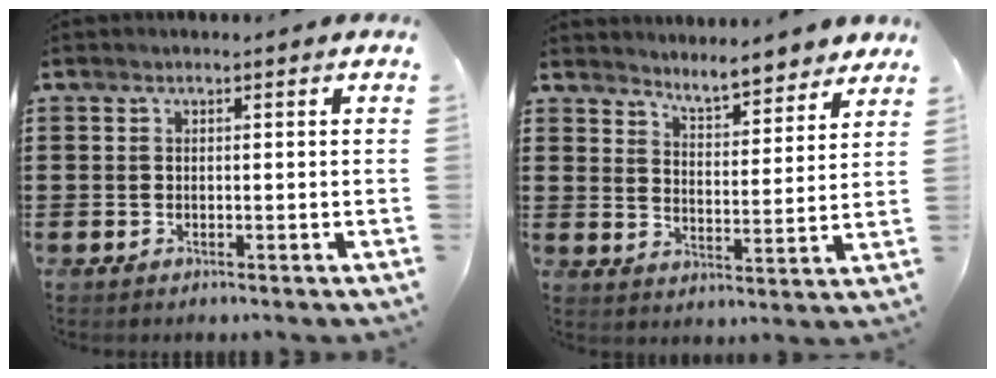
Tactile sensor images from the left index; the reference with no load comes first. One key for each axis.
{"total": 5.3, "fx": 5.3, "fy": 0.3, "fz": 0.9, "tx": -0.031, "ty": -0.031, "tz": 0.091}